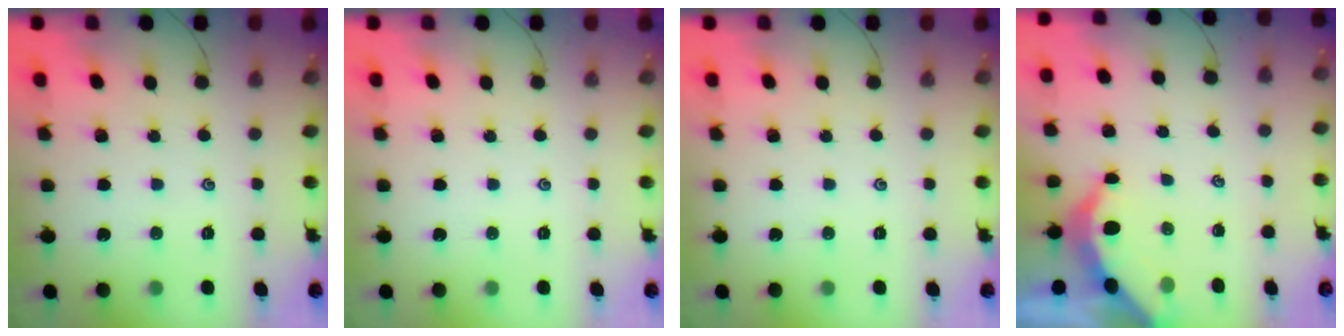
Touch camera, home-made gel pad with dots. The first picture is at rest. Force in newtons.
{"total": 0.0}
{"total": 0.0}
{"total": 3.5, "press": 3.5, "slide": 0.4}